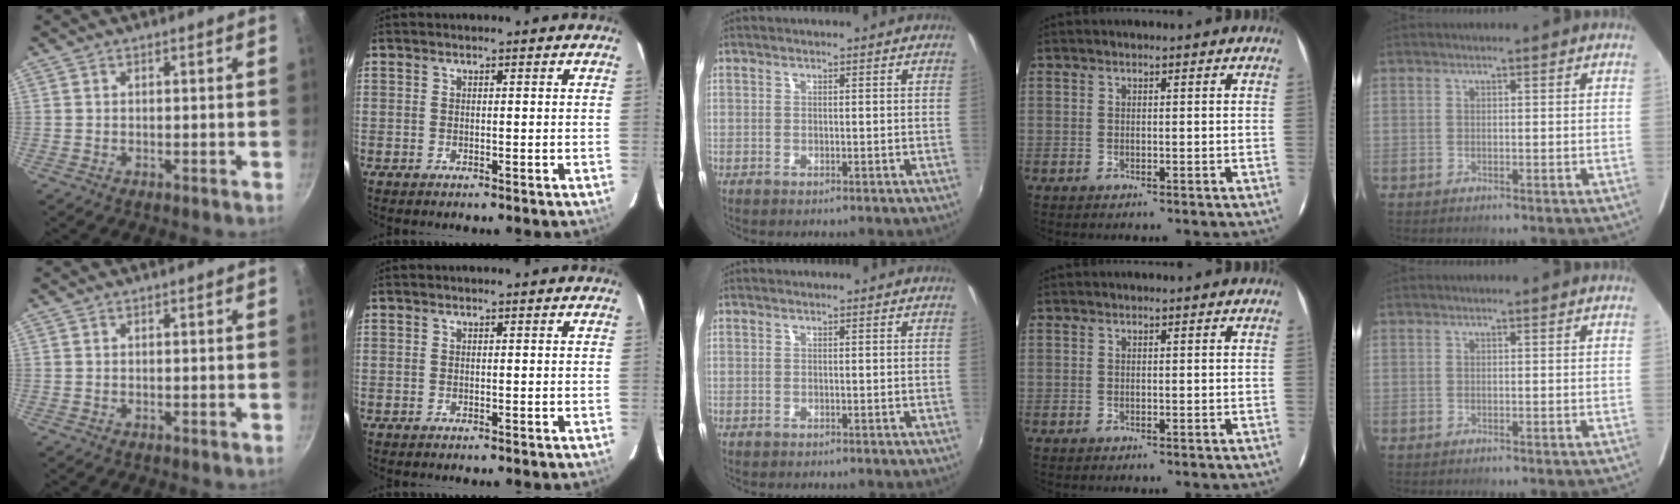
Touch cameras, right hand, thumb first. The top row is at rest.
{}